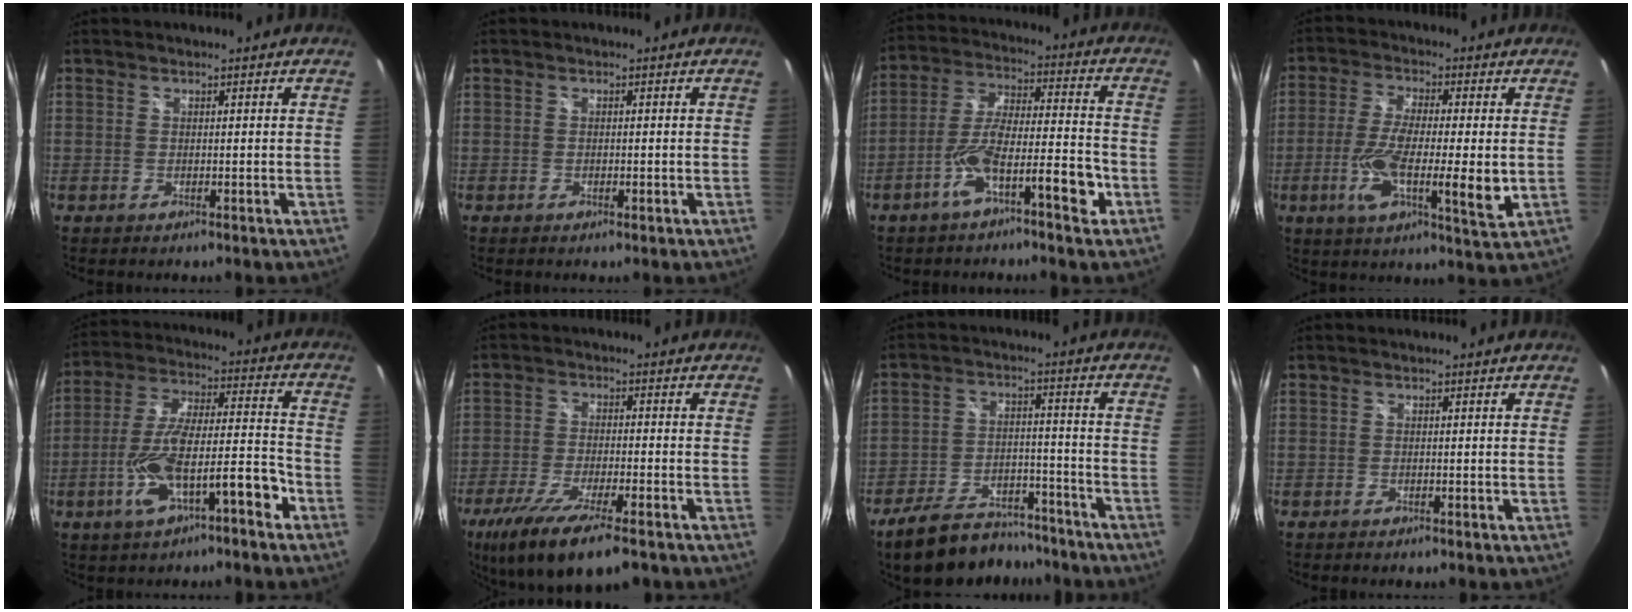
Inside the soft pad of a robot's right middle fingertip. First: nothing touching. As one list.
[{"total": 0.8, "force": [-0.4, 0.3, 0.6], "torque": [-0.008, 0.001, -0.007]}, {"total": 11.0, "force": [-5.8, 2.1, 9.1], "torque": [-0.174, 0.009, -0.097]}, {"total": 11.9, "force": [-1.9, 2.7, 11.4], "torque": [-0.219, -0.016, -0.042]}, {"total": 14.8, "force": [-7.5, 3.9, 12.1], "torque": [-0.224, 0.009, -0.122]}, {"total": 15.2, "force": [-10.4, 3.5, 10.5], "torque": [-0.213, -0.050, -0.181]}, {"total": 17.7, "force": [-14.7, 6.8, 7.1], "torque": [-0.147, 0.006, -0.206]}, {"total": 0.6, "force": [-0.5, 0.2, 0.2], "torque": [-0.005, 0.001, -0.010]}]